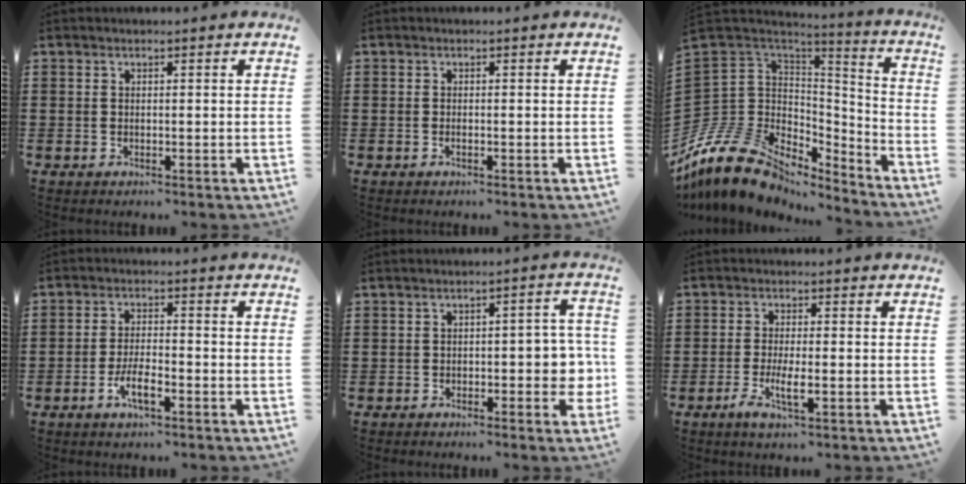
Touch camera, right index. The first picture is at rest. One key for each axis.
{"total": 0.6, "fx": -0.3, "fy": 0.1, "fz": 0.5, "tx": -0.010, "ty": -0.004, "tz": -0.004}
{"total": 14.0, "fx": -8.2, "fy": 9.3, "fz": 6.5, "tx": -0.186, "ty": 0.004, "tz": -0.157}
{"total": 4.6, "fx": -2.3, "fy": 1.3, "fz": 3.8, "tx": -0.075, "ty": 0.001, "tz": -0.046}
{"total": 4.6, "fx": -1.8, "fy": 2.1, "fz": 3.7, "tx": -0.047, "ty": 0.000, "tz": -0.038}
{"total": 4.2, "fx": -1.7, "fy": 0.8, "fz": 3.7, "tx": -0.082, "ty": -0.010, "tz": -0.036}